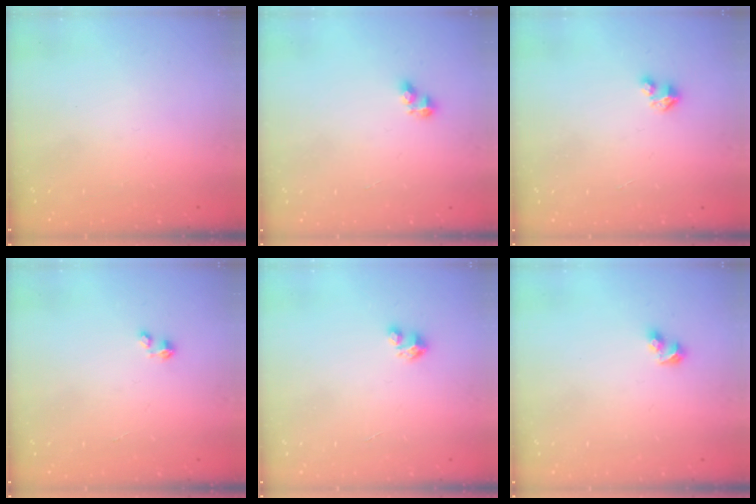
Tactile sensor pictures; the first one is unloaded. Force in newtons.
{"total": 3.4, "press": 3.4, "slide": 0.5}
{"total": 1.6, "press": 1.6, "slide": 0.2}
{"total": 0.0}
{"total": 1.7, "press": 1.7, "slide": 0.1}
{"total": 3.9, "press": 3.8, "slide": 0.6}